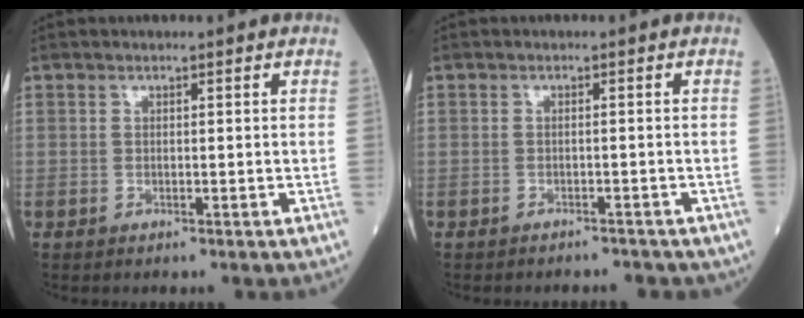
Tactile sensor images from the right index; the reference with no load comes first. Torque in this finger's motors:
{"motor_torque": [0.39, -0.45, 0.06, 0.00]}